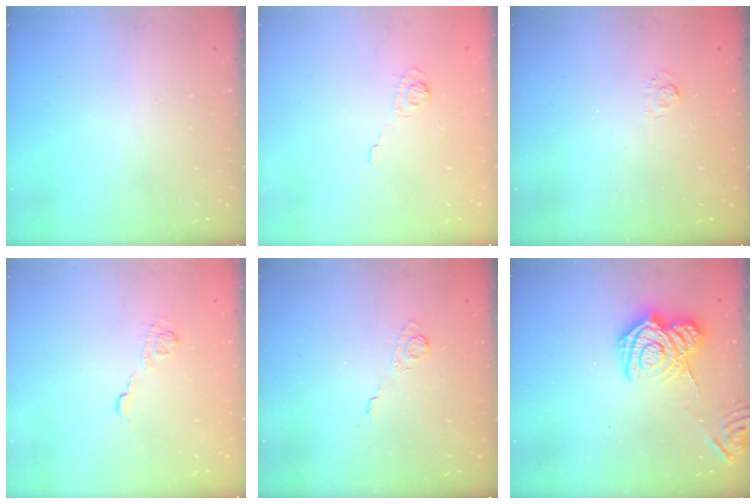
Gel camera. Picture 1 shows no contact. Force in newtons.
{"total": 3.4, "press": 3.1, "slide": 1.5}
{"total": 2.1, "press": 1.5, "slide": 1.4}
{"total": 5.7, "press": 5.6, "slide": 0.7}
{"total": 2.4, "press": 1.9, "slide": 1.4}
{"total": 11.9, "press": 11.8, "slide": 0.9}